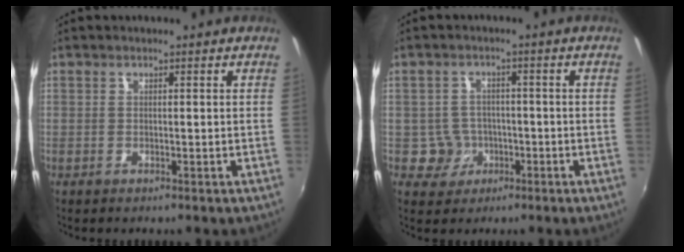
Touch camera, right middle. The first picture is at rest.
{"total": 4.5, "force": [-1.5, 4.2, 0.4], "torque": [-0.017, 0.013, -0.016]}